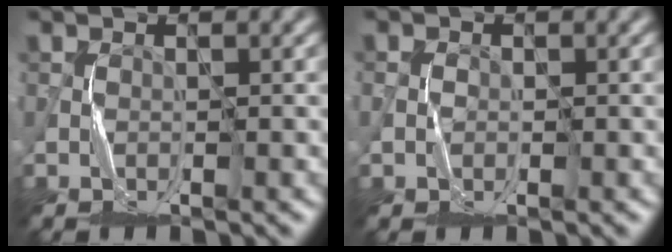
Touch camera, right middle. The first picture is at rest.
{"total": 0.9, "force": [-0.2, 0.8, 0.4], "torque": [-0.005, -0.001, -0.007]}